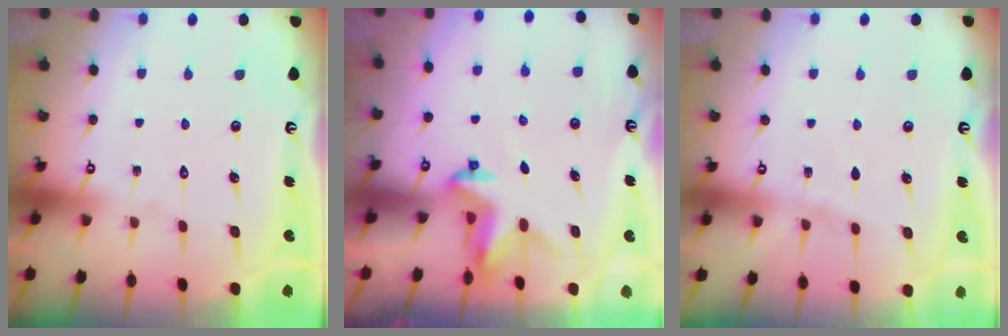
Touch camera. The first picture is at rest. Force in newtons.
{"total": 2.9, "press": 2.9, "slide": 0.1}
{"total": 4.7, "press": 4.7, "slide": 0.6}